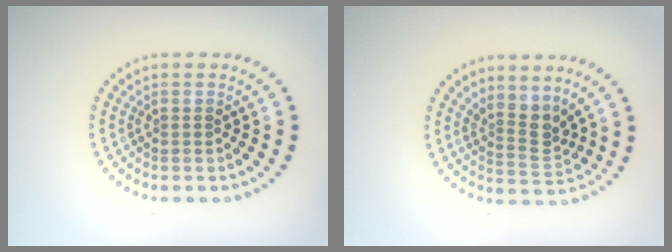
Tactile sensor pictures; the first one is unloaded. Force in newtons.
{"total": 2.8, "press": 2.1, "slide": 1.9}